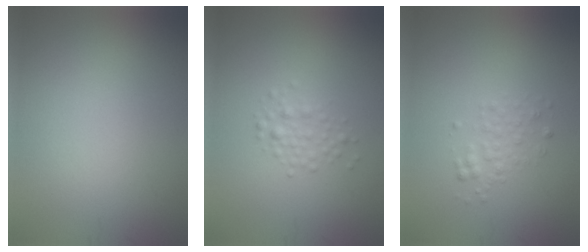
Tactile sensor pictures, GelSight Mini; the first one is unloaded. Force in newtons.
{"total": 1.6, "press": 1.6, "slide": 0.0}
{"total": 1.5, "press": 1.5, "slide": 0.0}